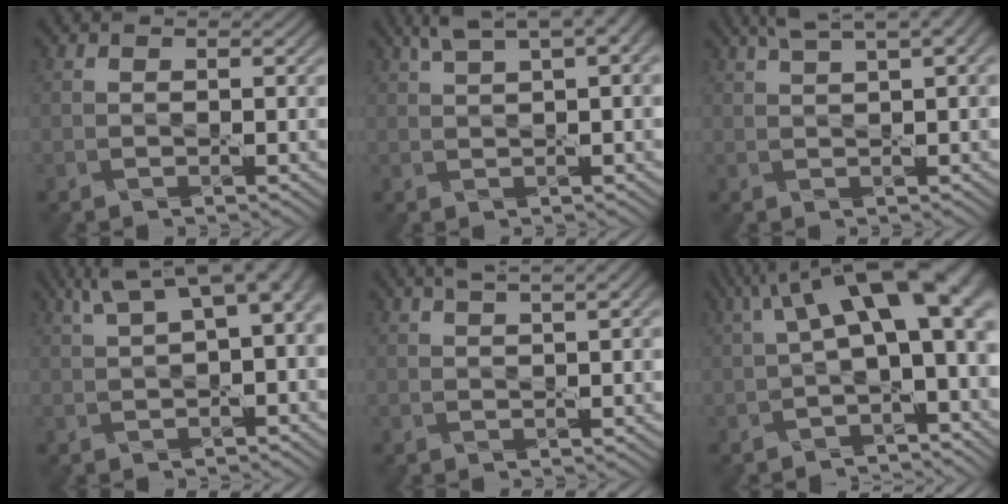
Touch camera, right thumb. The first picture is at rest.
{"total": 7.1, "force": [3.8, 1.9, 5.8], "torque": [-0.095, 0.032, 0.053]}
{"total": 6.8, "force": [3.8, 1.6, 5.4], "torque": [-0.082, 0.031, 0.039]}
{"total": 8.5, "force": [3.5, 2.8, 7.2], "torque": [-0.129, 0.024, 0.067]}
{"total": 3.7, "force": [2.4, 0.6, 2.7], "torque": [-0.034, 0.011, 0.024]}
{"total": 12.3, "force": [2.4, 5.1, 10.9], "torque": [-0.163, 0.006, 0.044]}